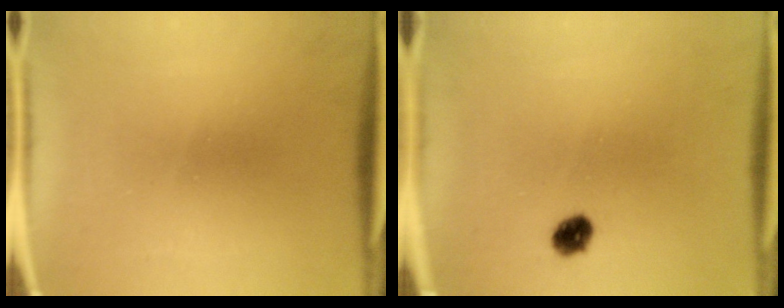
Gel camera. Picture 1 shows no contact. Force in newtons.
{"total": 3.2}